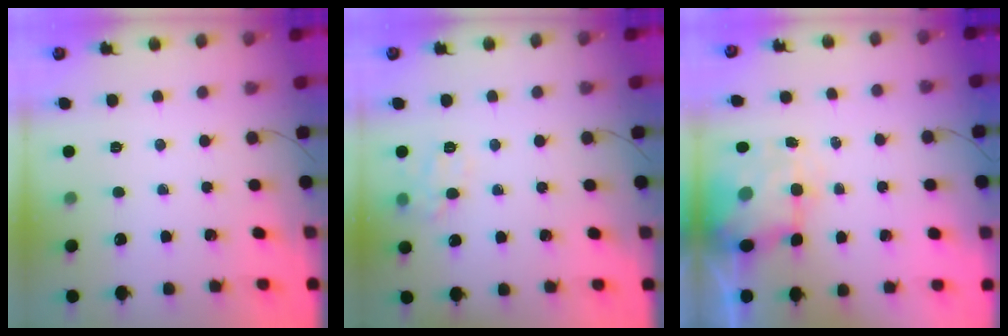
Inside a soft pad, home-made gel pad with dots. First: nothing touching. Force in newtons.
{"total": 8.6, "press": 8.6, "slide": 1.0}
{"total": 5.7, "press": 5.5, "slide": 1.3}